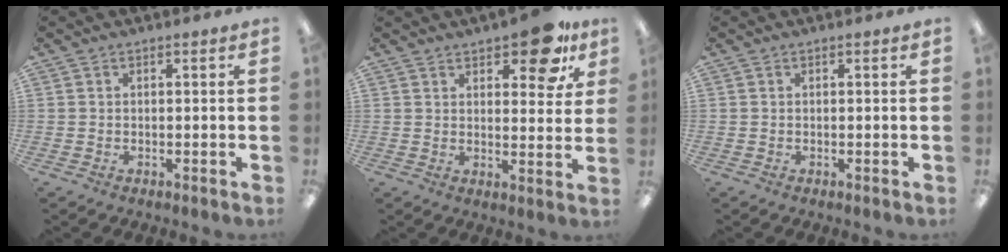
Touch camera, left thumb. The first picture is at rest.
{"total": 10.9, "force": [7.4, 4.2, 6.8], "torque": [-0.077, -0.037, 0.121]}
{"total": 0.0}